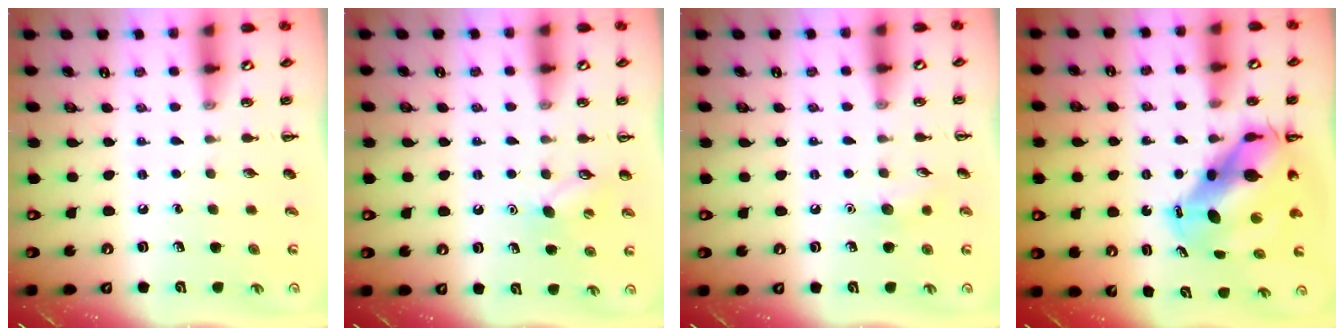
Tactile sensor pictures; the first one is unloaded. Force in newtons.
{"total": 6.3, "press": 6.0, "slide": 1.7}
{"total": 6.3, "press": 6.1, "slide": 1.6}
{"total": 11.2, "press": 10.8, "slide": 3.0}